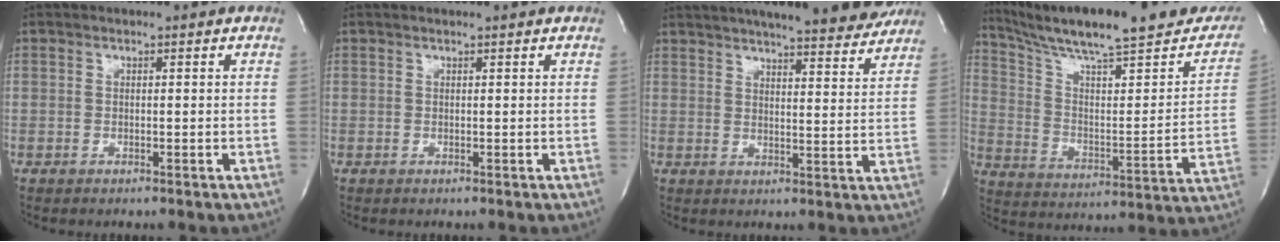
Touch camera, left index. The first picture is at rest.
{"total": 1.0, "force": [1.0, -0.1, 0.3], "torque": [-0.010, 0.007, 0.016]}
{"total": 20.9, "force": [18.4, 2.9, 9.5], "torque": [-0.150, 0.006, 0.238]}
{"total": 27.3, "force": [22.9, 3.7, 14.4], "torque": [-0.226, -0.031, 0.323]}